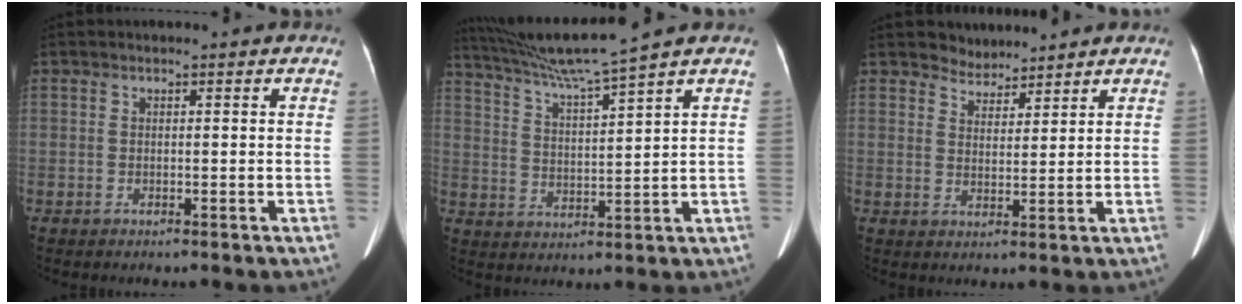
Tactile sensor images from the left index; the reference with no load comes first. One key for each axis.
{"total": 9.6, "fx": 8.2, "fy": -2.7, "fz": 4.2, "tx": -0.080, "ty": -0.002, "tz": 0.155}
{"total": 3.1, "fx": 2.8, "fy": 1.2, "fz": -0.3, "tx": 0.005, "ty": -0.001, "tz": 0.050}